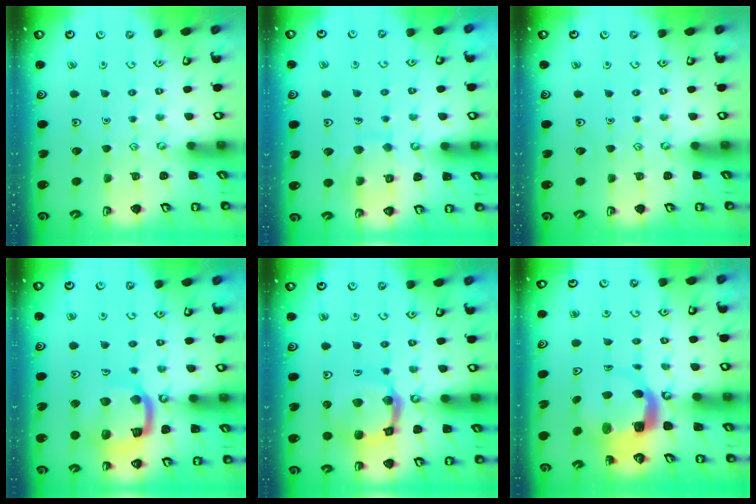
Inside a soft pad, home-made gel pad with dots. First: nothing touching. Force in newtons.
{"total": 9.8, "press": 9.8, "slide": 1.0}
{"total": 0.0}
{"total": 15.5, "press": 15.4, "slide": 1.6}
{"total": 14.6, "press": 14.5, "slide": 1.6}
{"total": 4.0, "press": 4.0, "slide": 0.3}